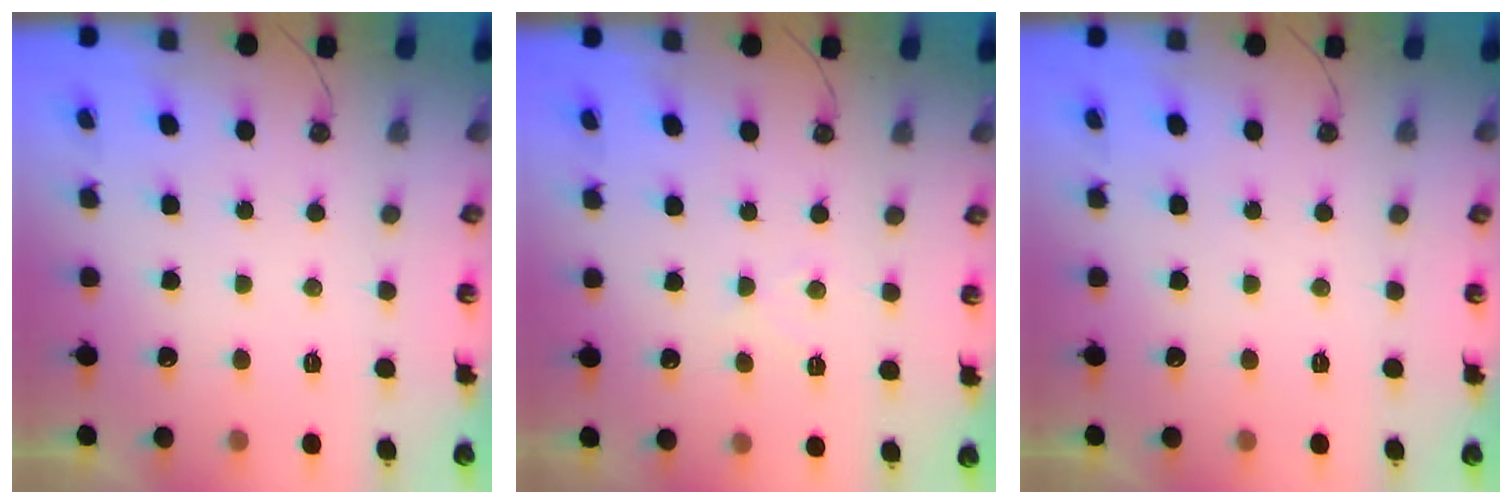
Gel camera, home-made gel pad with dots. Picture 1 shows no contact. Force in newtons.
{"total": 3.9, "press": 3.8, "slide": 0.7}
{"total": 0.0}